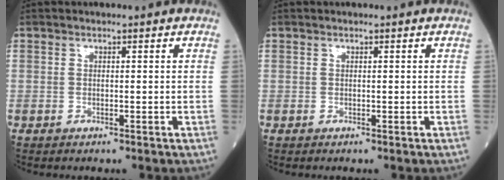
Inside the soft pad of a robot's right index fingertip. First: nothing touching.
{"total": 0.0}